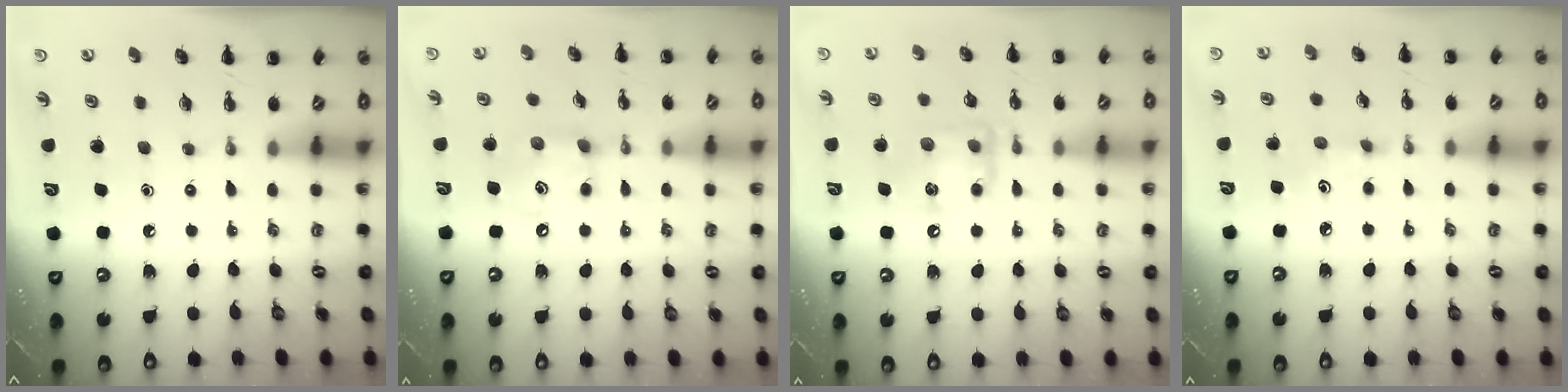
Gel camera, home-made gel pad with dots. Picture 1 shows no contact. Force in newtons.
{"total": 7.9, "press": 7.8, "slide": 1.1}
{"total": 12.1, "press": 12.0, "slide": 1.3}
{"total": 3.6, "press": 3.5, "slide": 1.1}